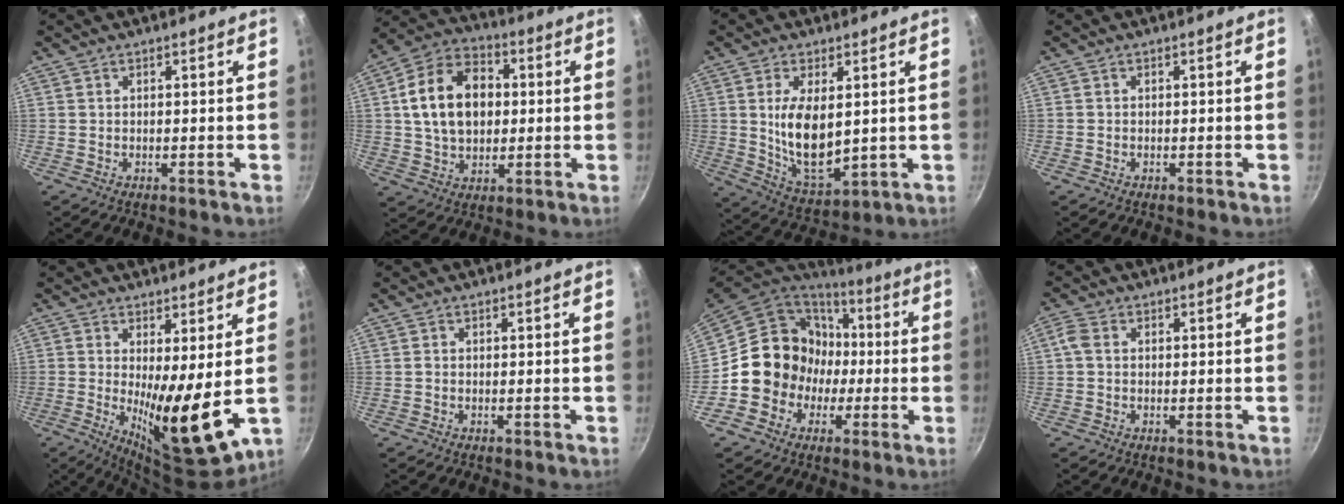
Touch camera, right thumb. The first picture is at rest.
{"total": 16.0, "force": [1.8, 11.3, 11.1], "torque": [-0.163, 0.017, 0.022]}
{"total": 12.6, "force": [1.6, 6.4, 10.8], "torque": [-0.179, -0.022, 0.047]}
{"total": 0.5, "force": [-0.3, 0.3, 0.2], "torque": [-0.003, 0.003, -0.006]}
{"total": 12.3, "force": [0.6, 3.0, 11.9], "torque": [-0.185, -0.037, 0.017]}
{"total": 0.0}
{"total": 16.2, "force": [-1.6, 15.1, 5.6], "torque": [-0.055, 0.050, -0.025]}
{"total": 2.6, "force": [0.1, 2.0, 1.7], "torque": [-0.039, 0.008, -0.003]}